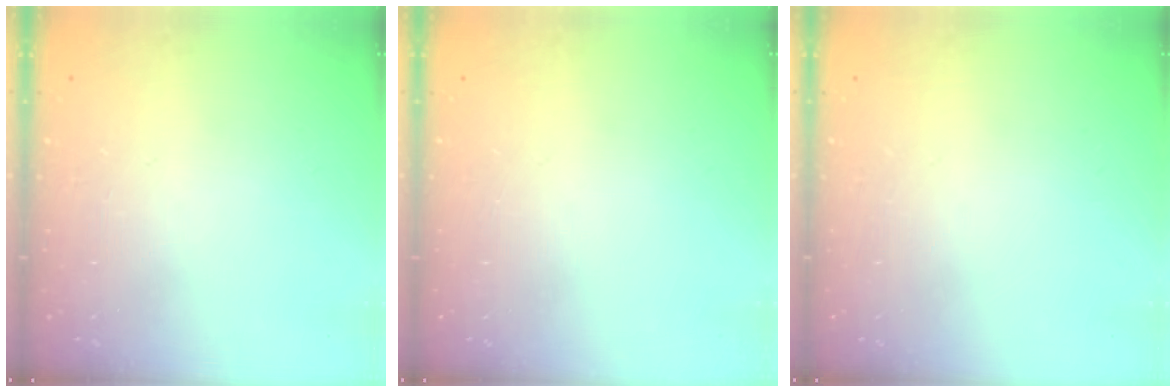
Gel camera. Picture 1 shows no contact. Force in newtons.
{"total": 0.0}
{"total": 0.0}